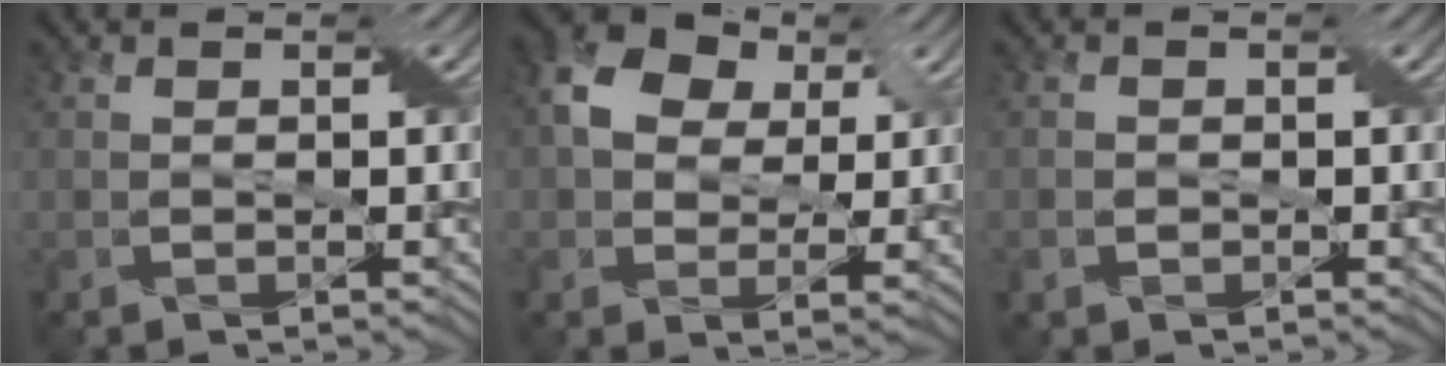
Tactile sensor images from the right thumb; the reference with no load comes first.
{"total": 7.2, "force": [2.4, 5.2, 4.3], "torque": [-0.093, 0.010, 0.038]}
{"total": 1.3, "force": [-0.6, 1.1, 0.4], "torque": [-0.005, -0.004, -0.012]}